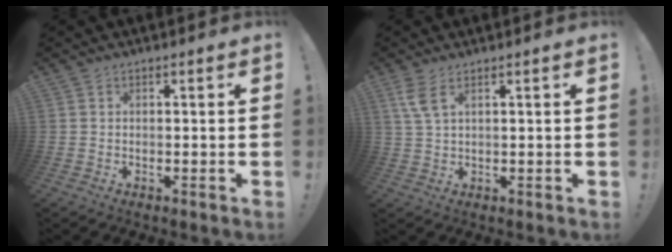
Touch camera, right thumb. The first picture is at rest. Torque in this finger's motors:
{"motor_torque": [-0.50, 0.71, 0.55, 0.35, 0.00]}